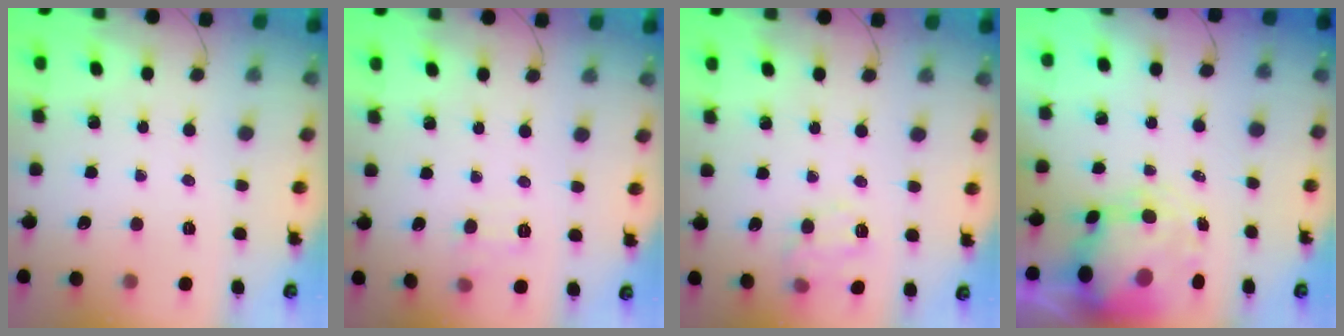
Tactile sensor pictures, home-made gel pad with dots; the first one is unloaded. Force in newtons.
{"total": 5.8, "press": 5.7, "slide": 1.4}
{"total": 10.4, "press": 10.3, "slide": 0.9}
{"total": 8.6, "press": 8.4, "slide": 1.9}